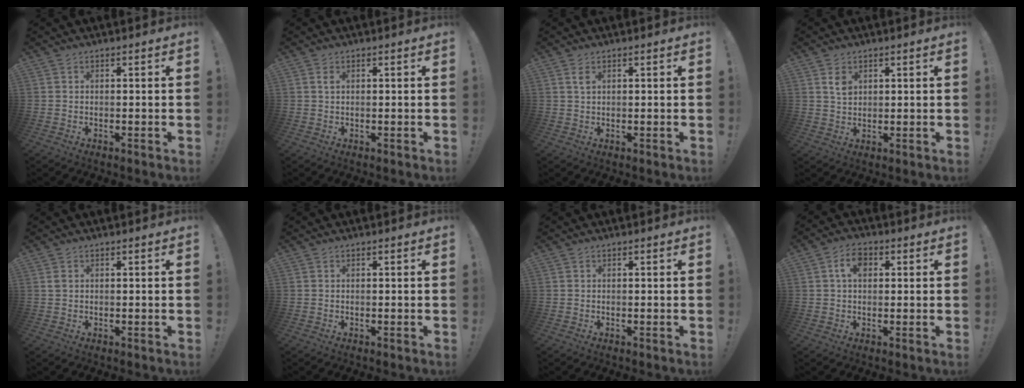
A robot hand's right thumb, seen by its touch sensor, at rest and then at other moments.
{"total": 1.1, "force": [0.4, 0.6, 0.9], "torque": [-0.012, 0.000, 0.005]}
{"total": 1.9, "force": [0.8, 0.8, 1.5], "torque": [-0.026, -0.001, 0.013]}
{"total": 4.0, "force": [1.8, 2.9, 2.1], "torque": [-0.016, -0.009, 0.028]}
{"total": 0.5, "force": [0.1, 0.5, 0.2], "torque": [-0.005, 0.002, 0.002]}
{"total": 0.0}
{"total": 0.0}
{"total": 6.2, "force": [1.5, 3.9, 4.6], "torque": [-0.072, 0.007, 0.026]}